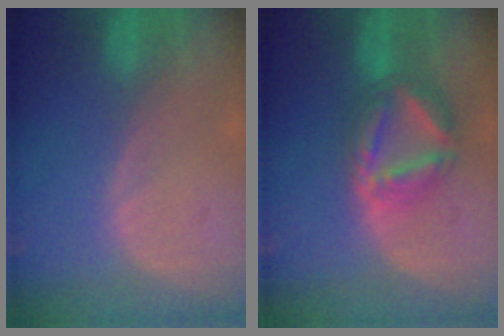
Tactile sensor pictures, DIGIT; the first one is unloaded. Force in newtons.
{"total": 7.6, "press": 7.6, "slide": 0.8}